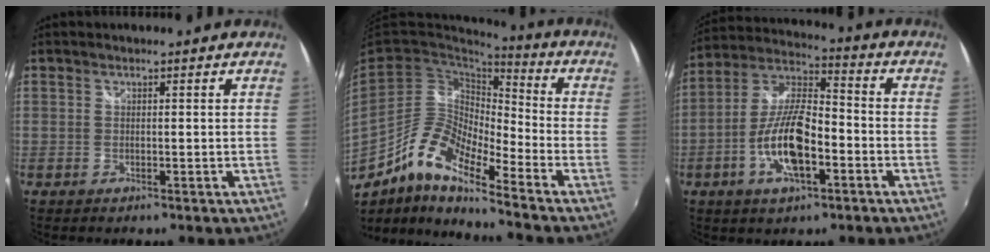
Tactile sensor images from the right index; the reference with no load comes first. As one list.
[{"total": 13.6, "force": [-8.9, 3.2, 9.8], "torque": [-0.175, 0.001, -0.178]}, {"total": 14.0, "force": [-4.8, 5.0, 12.1], "torque": [-0.250, -0.002, -0.092]}]